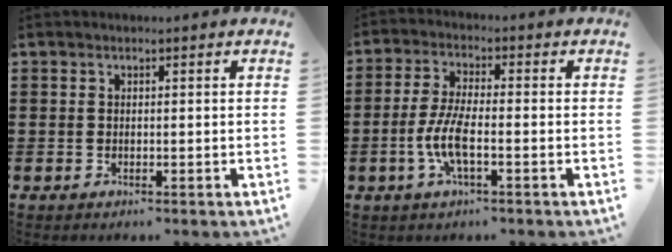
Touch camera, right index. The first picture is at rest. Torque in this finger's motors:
{"motor_torque": [2.14, 0.00, 0.21, 0.14]}